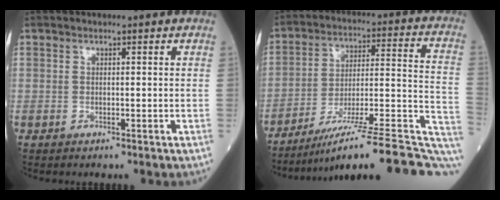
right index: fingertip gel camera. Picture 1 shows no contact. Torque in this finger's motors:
{"motor_torque": [-0.32, -1.09, 0.26, 0.12]}